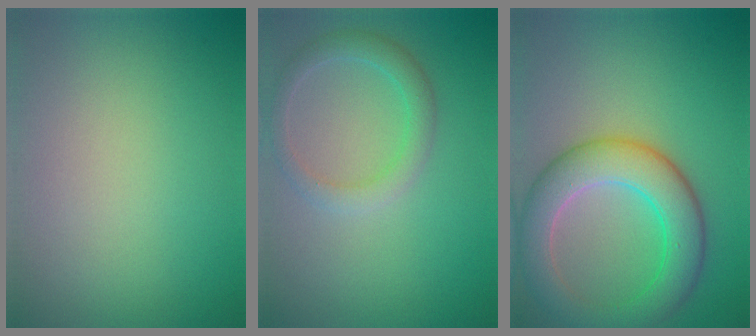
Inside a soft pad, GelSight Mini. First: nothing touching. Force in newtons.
{"total": 2.5, "press": 2.5, "slide": 0.2}
{"total": 7.0, "press": 7.0, "slide": 0.5}